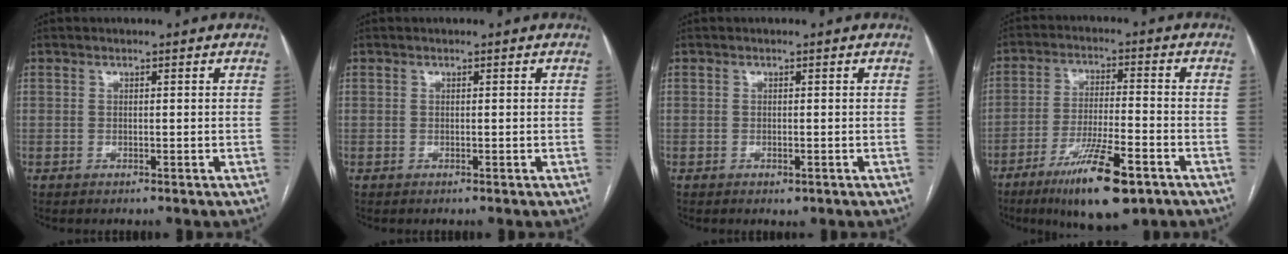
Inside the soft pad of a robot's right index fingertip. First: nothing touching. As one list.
[{"total": 0.0}, {"total": 0.9, "force": [-0.5, 0.5, 0.6], "torque": [-0.004, 0.000, -0.002]}, {"total": 12.6, "force": [-7.5, 2.1, 10.0], "torque": [-0.179, -0.023, -0.121]}]